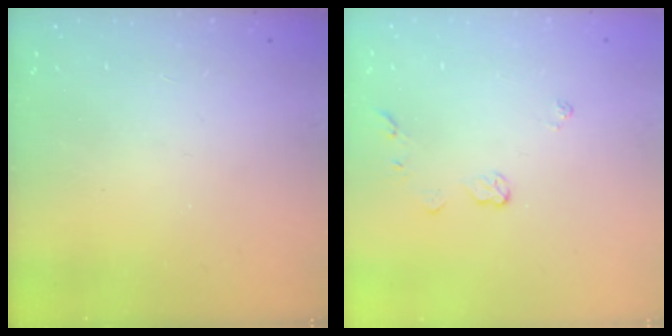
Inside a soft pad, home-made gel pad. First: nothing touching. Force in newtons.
{"total": 4.7, "press": 4.7, "slide": 0.6}